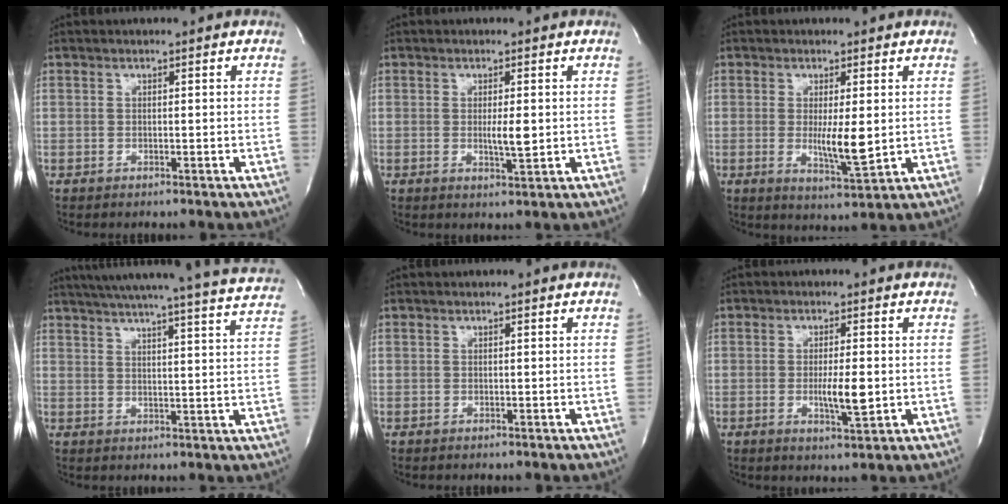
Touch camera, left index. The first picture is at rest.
{"total": 2.9, "force": [0.1, 0.4, 2.8], "torque": [-0.051, -0.009, 0.002]}
{"total": 5.6, "force": [0.1, 0.8, 5.6], "torque": [-0.097, -0.018, 0.005]}
{"total": 26.6, "force": [24.5, 0.0, 10.2], "torque": [-0.165, -0.048, 0.298]}
{"total": 0.7, "force": [0.6, 0.0, 0.3], "torque": [-0.003, 0.008, 0.009]}
{"total": 4.5, "force": [-0.6, 0.7, 4.4], "torque": [-0.080, -0.010, -0.007]}